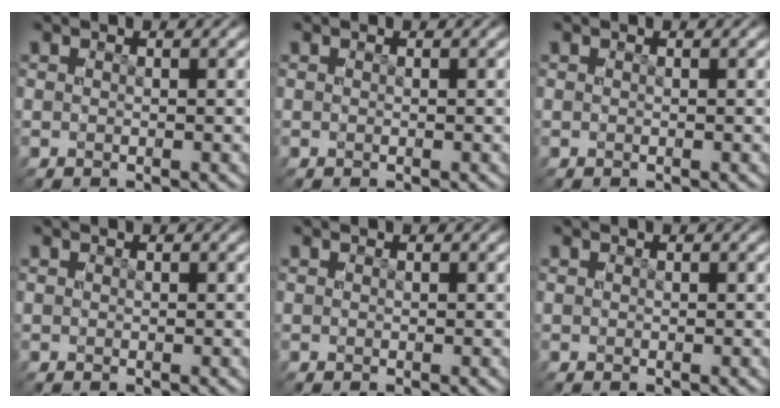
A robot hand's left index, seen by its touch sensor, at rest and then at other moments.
{"total": 0.0}
{"total": 0.0}
{"total": 0.0}
{"total": 0.0}
{"total": 0.0}